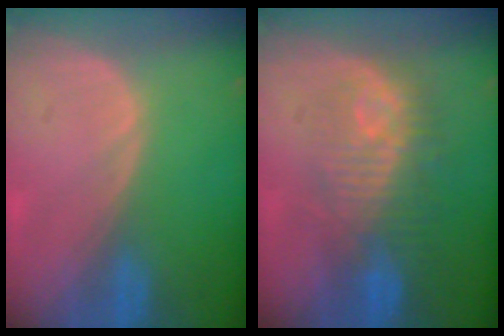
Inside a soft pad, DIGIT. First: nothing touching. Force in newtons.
{"total": 9.1, "press": 8.9, "slide": 2.0}